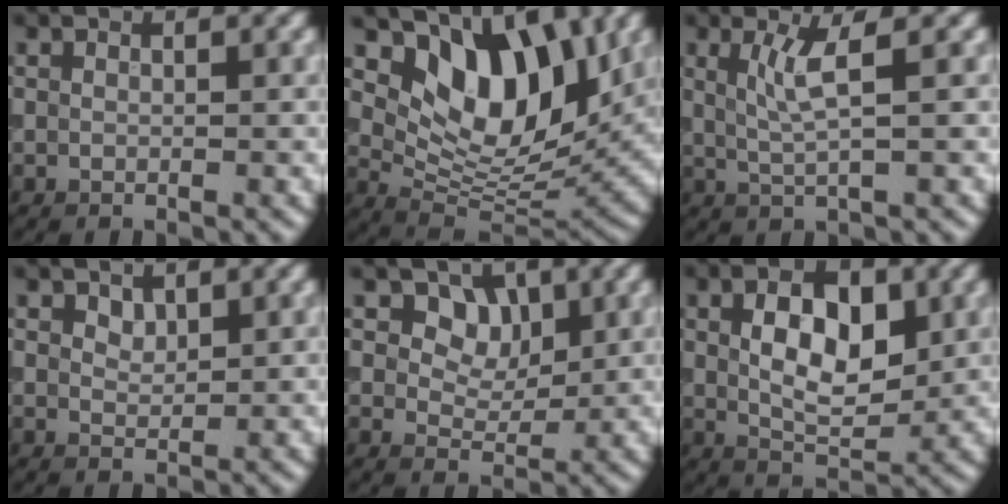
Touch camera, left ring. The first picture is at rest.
{"total": 9.6, "force": [4.5, 5.2, 6.6], "torque": [-0.100, -0.011, 0.078]}
{"total": 3.0, "force": [0.9, 0.5, 2.8], "torque": [-0.056, -0.003, 0.021]}
{"total": 1.0, "force": [0.8, 0.5, 0.4], "torque": [-0.009, -0.002, 0.019]}
{"total": 4.3, "force": [2.1, 3.0, 2.2], "torque": [-0.037, -0.017, 0.041]}
{"total": 6.1, "force": [1.1, 3.4, 5.0], "torque": [-0.083, 0.002, 0.020]}